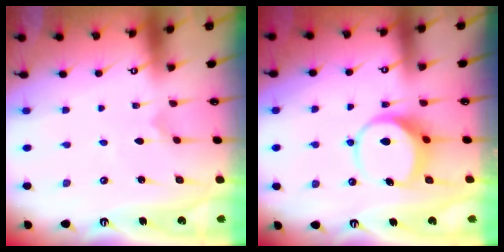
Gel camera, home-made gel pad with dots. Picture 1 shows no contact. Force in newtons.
{"total": 7.2, "press": 7.1, "slide": 1.1}